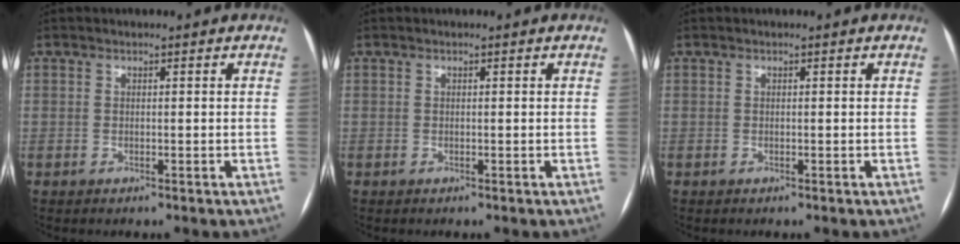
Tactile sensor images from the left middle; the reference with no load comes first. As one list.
[{"total": 0.0}, {"total": 0.0}]